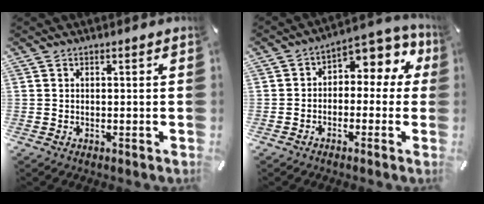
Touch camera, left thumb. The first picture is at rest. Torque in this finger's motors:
{"motor_torque": [0.10, 0.58, 0.16, -0.02, 0.14]}